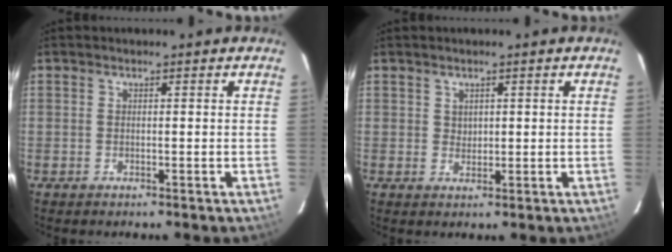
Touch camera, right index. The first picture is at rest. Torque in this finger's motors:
{"motor_torque": [-0.28, 0.21, -0.05, 0.00]}